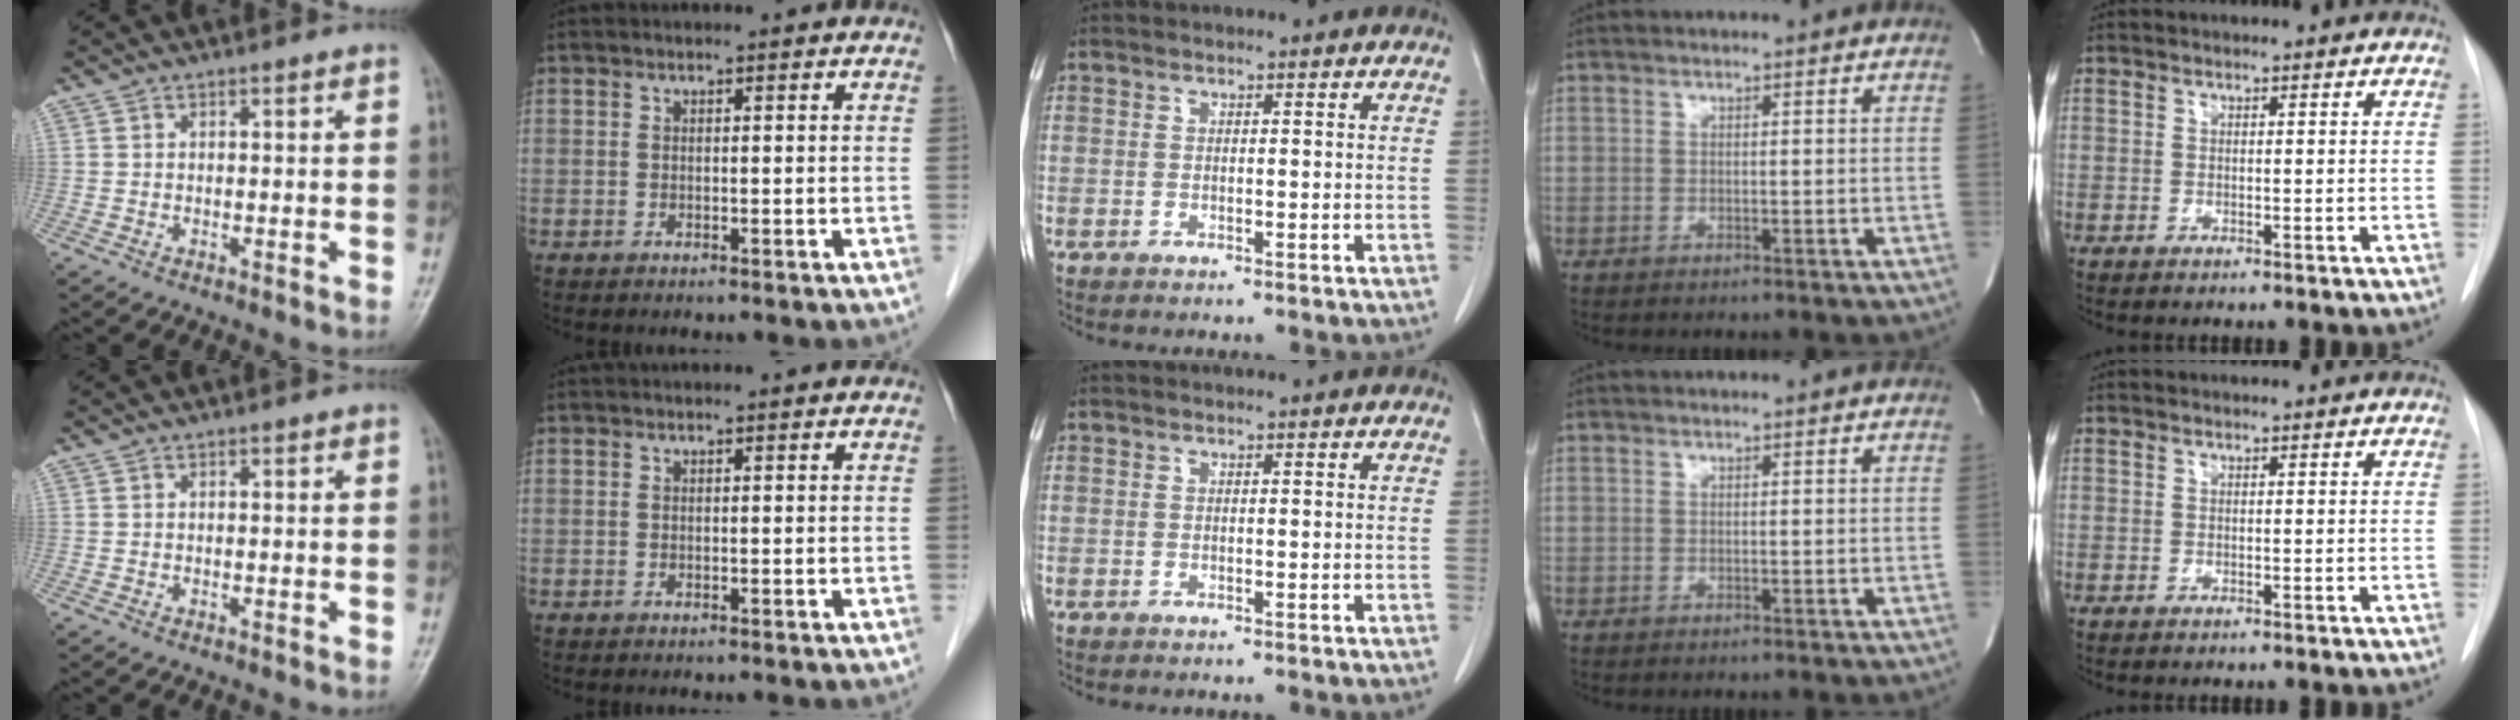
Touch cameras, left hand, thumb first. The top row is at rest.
{}